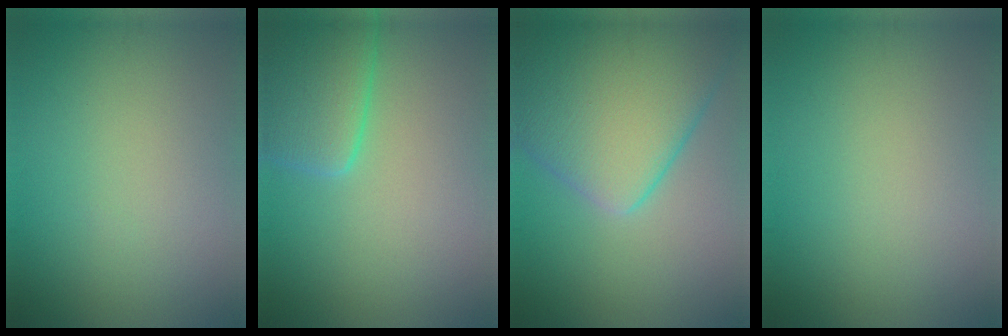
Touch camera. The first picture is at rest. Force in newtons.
{"total": 5.6, "press": 5.6, "slide": 0.4}
{"total": 11.2, "press": 11.2, "slide": 0.5}
{"total": 0.0}